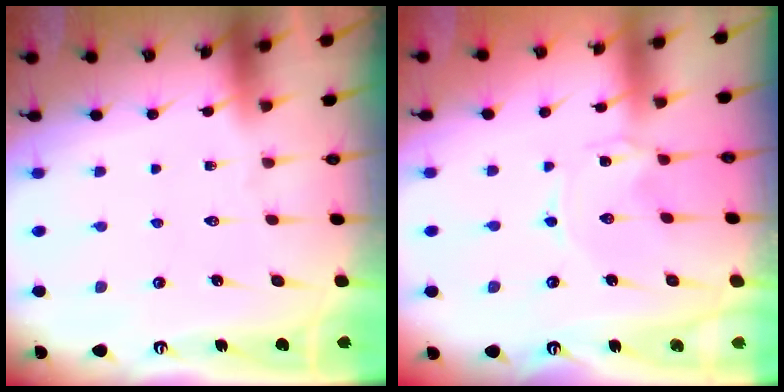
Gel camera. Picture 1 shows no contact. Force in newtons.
{"total": 0.0}